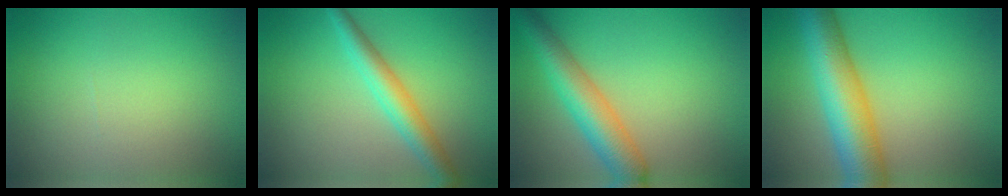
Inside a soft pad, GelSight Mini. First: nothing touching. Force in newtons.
{"total": 3.7, "press": 3.7, "slide": 0.1}
{"total": 5.7, "press": 5.7, "slide": 0.2}
{"total": 9.1, "press": 9.1, "slide": 0.3}